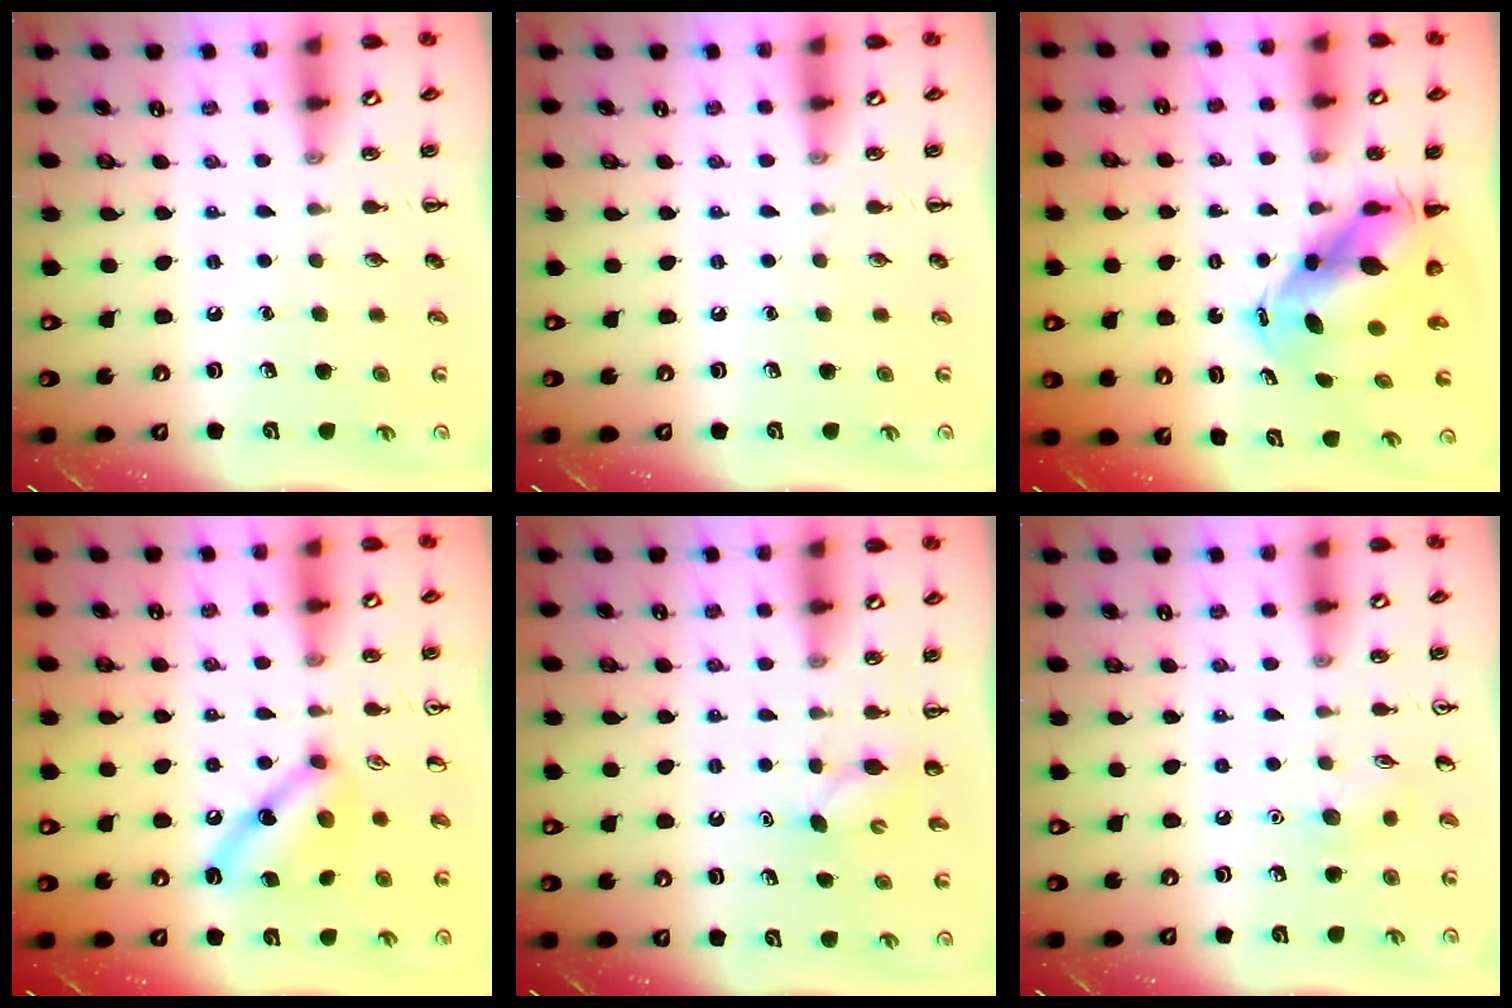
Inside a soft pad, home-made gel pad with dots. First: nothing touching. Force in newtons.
{"total": 0.0}
{"total": 7.5, "press": 7.3, "slide": 1.9}
{"total": 10.3, "press": 10.3, "slide": 0.5}
{"total": 3.5, "press": 3.4, "slide": 0.8}
{"total": 5.9, "press": 5.7, "slide": 1.5}